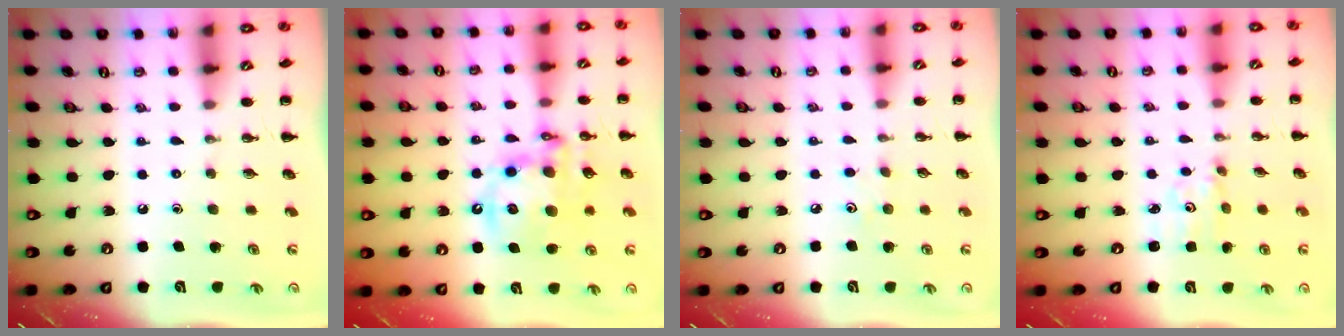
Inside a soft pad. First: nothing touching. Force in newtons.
{"total": 15.1, "press": 14.7, "slide": 3.7}
{"total": 3.2, "press": 3.1, "slide": 1.0}
{"total": 2.5, "press": 2.4, "slide": 0.4}